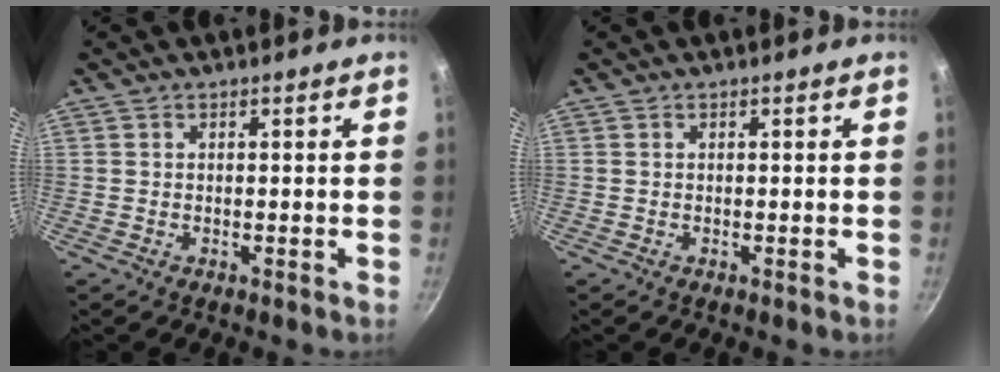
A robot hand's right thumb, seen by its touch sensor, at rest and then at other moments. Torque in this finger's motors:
{"motor_torque": [-0.14, -0.14, -0.24, -0.33, 0.00]}